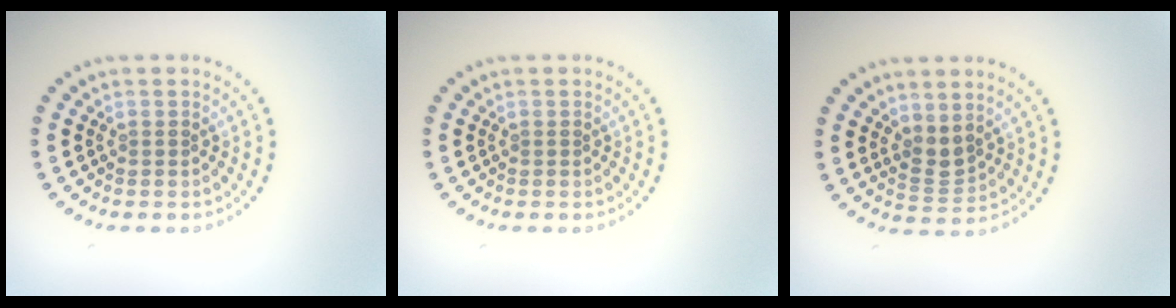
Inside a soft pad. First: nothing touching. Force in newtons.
{"total": 0.0}
{"total": 1.9, "press": 1.6, "slide": 1.0}